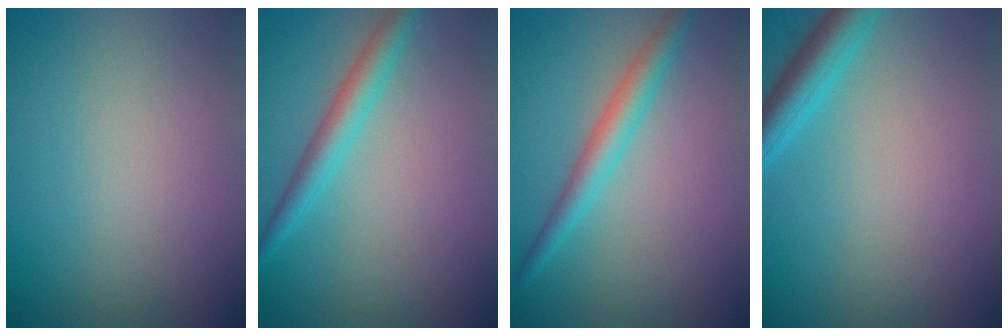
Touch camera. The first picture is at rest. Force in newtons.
{"total": 2.7, "press": 2.7, "slide": 0.1}
{"total": 2.9, "press": 2.9, "slide": 0.1}
{"total": 3.5, "press": 3.5, "slide": 0.3}